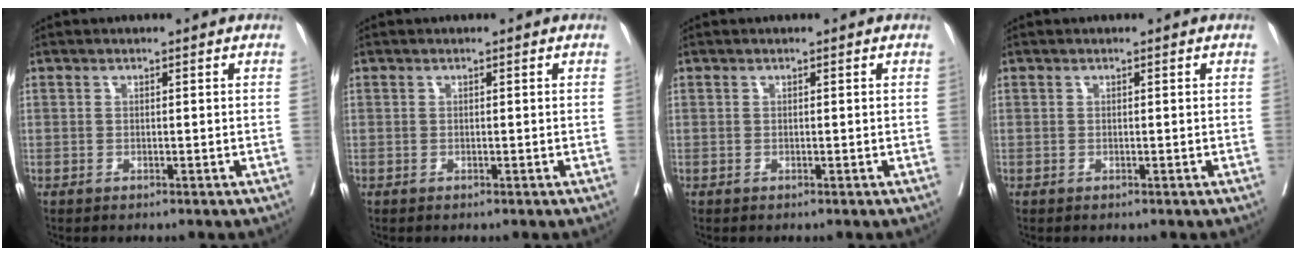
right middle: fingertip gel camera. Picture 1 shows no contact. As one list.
[{"total": 0.0}, {"total": 0.0}, {"total": 0.0}]